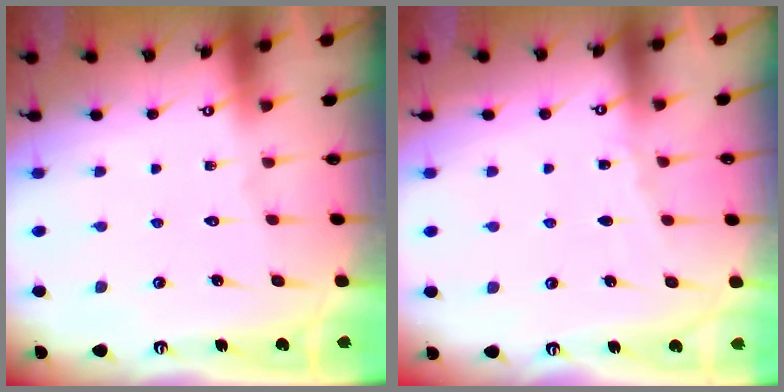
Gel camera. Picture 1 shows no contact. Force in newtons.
{"total": 4.1, "press": 4.1, "slide": 0.5}